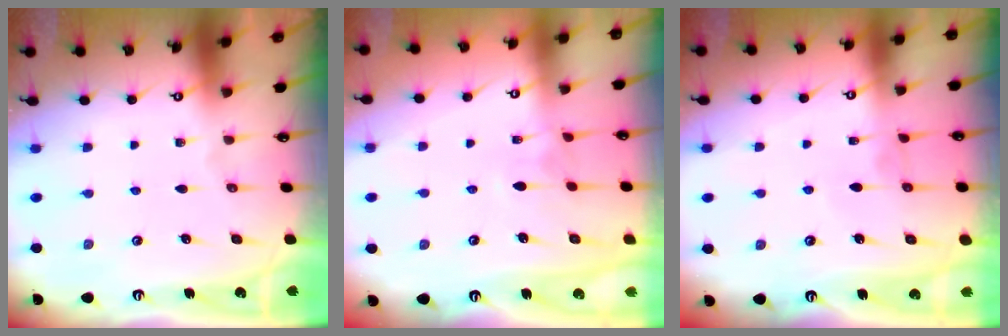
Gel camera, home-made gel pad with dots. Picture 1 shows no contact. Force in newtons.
{"total": 3.2, "press": 3.2, "slide": 0.1}
{"total": 1.8, "press": 1.8, "slide": 0.2}